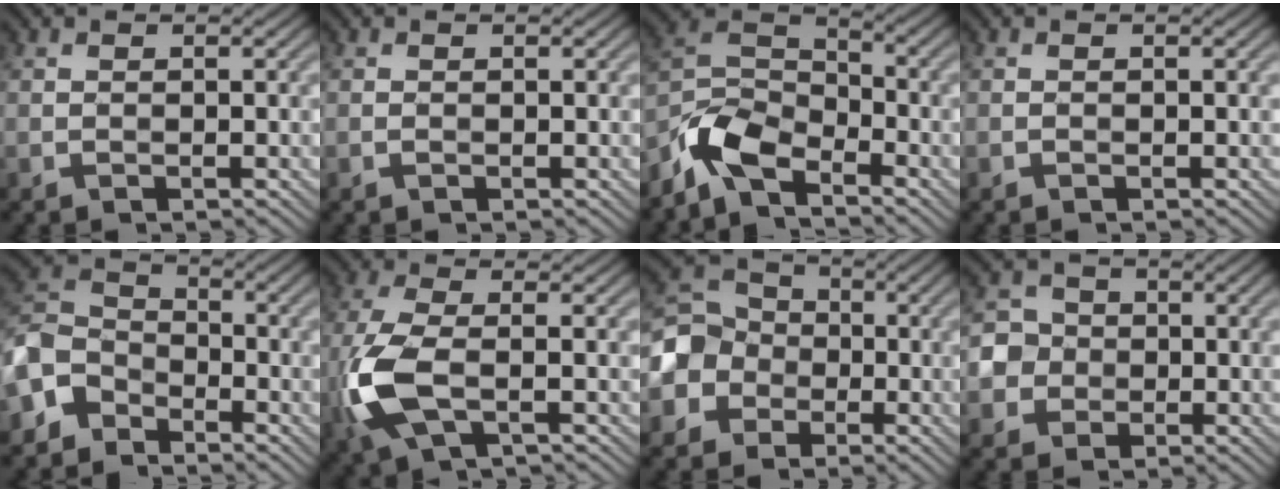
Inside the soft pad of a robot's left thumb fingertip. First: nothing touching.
{"total": 0.5, "force": [-0.1, 0.2, 0.5], "torque": [-0.010, 0.001, -0.001]}
{"total": 7.6, "force": [-5.6, 3.3, 4.0], "torque": [-0.085, 0.000, -0.131]}
{"total": 0.0}
{"total": 7.1, "force": [-4.9, 4.4, 2.6], "torque": [-0.061, 0.005, -0.128]}
{"total": 9.2, "force": [-2.0, 4.2, 7.9], "torque": [-0.206, -0.006, -0.043]}
{"total": 7.4, "force": [-1.8, 6.8, 2.5], "torque": [-0.068, -0.003, -0.067]}
{"total": 4.3, "force": [-0.5, 4.1, 1.0], "torque": [-0.020, 0.003, -0.024]}